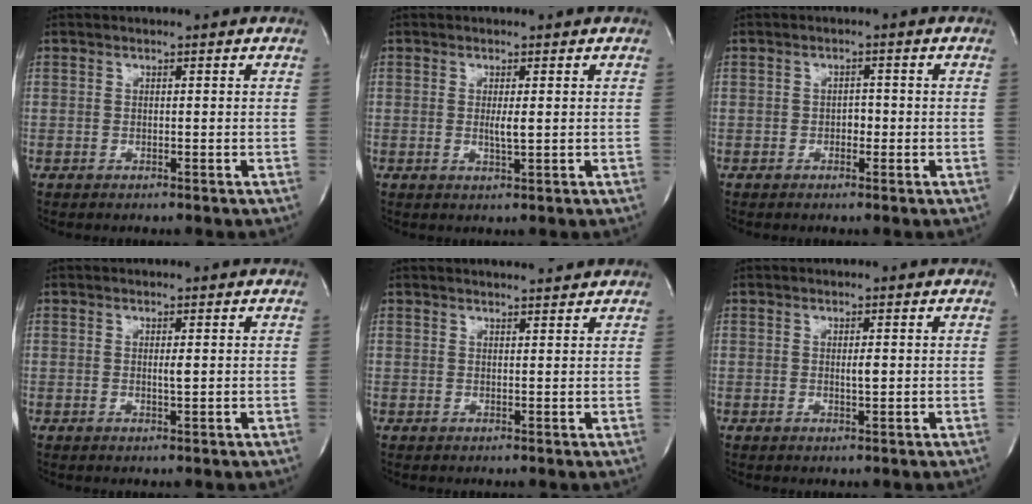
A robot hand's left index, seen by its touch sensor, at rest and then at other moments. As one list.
[{"total": 1.8, "force": [0.1, 0.1, 1.8], "torque": [-0.035, -0.005, 0.003]}, {"total": 1.4, "force": [-0.5, 1.0, 1.0], "torque": [-0.009, 0.004, -0.009]}, {"total": 0.9, "force": [0.2, 0.0, 0.9], "torque": [-0.020, -0.003, 0.003]}, {"total": 4.5, "force": [4.4, 0.3, 0.9], "torque": [-0.015, 0.010, 0.052]}, {"total": 1.2, "force": [0.2, 0.2, 1.2], "torque": [-0.020, -0.001, 0.002]}]